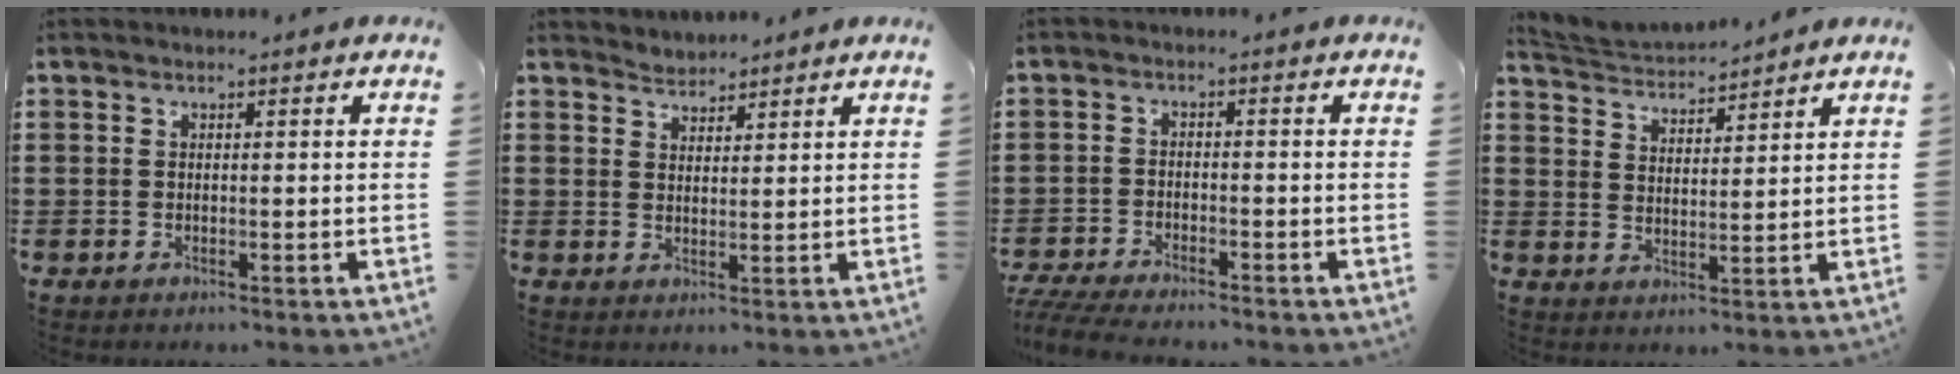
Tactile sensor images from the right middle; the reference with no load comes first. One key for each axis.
{"total": 2.1, "fx": 2.0, "fy": 0.1, "fz": -0.9, "tx": 0.009, "ty": -0.001, "tz": 0.040}
{"total": 4.2, "fx": -4.1, "fy": 0.4, "fz": 1.1, "tx": -0.040, "ty": -0.008, "tz": -0.089}
{"total": 3.2, "fx": 3.1, "fy": 0.3, "fz": -0.4, "tx": -0.011, "ty": -0.020, "tz": 0.055}